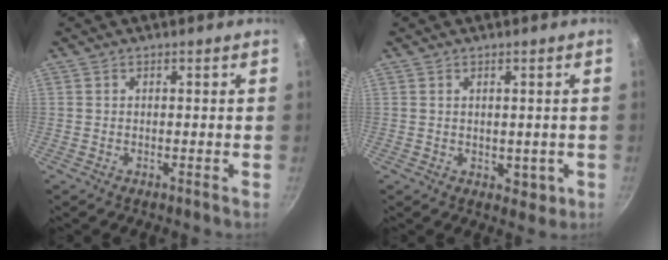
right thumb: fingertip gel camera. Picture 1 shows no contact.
{"total": 3.1, "force": [-0.1, 2.2, 2.2], "torque": [-0.020, -0.005, 0.003]}